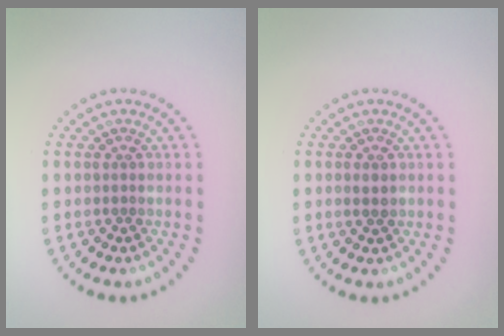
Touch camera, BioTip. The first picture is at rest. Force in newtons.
{"total": 1.0, "press": 1.0, "slide": 0.1}